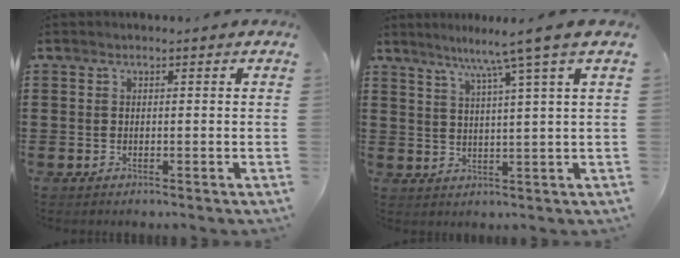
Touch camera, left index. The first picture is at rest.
{"total": 6.7, "force": [4.5, -1.6, 4.6], "torque": [-0.103, -0.018, 0.070]}